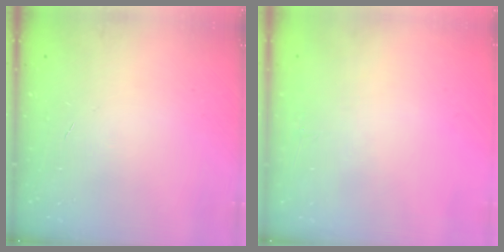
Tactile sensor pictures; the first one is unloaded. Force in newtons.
{"total": 0.0}